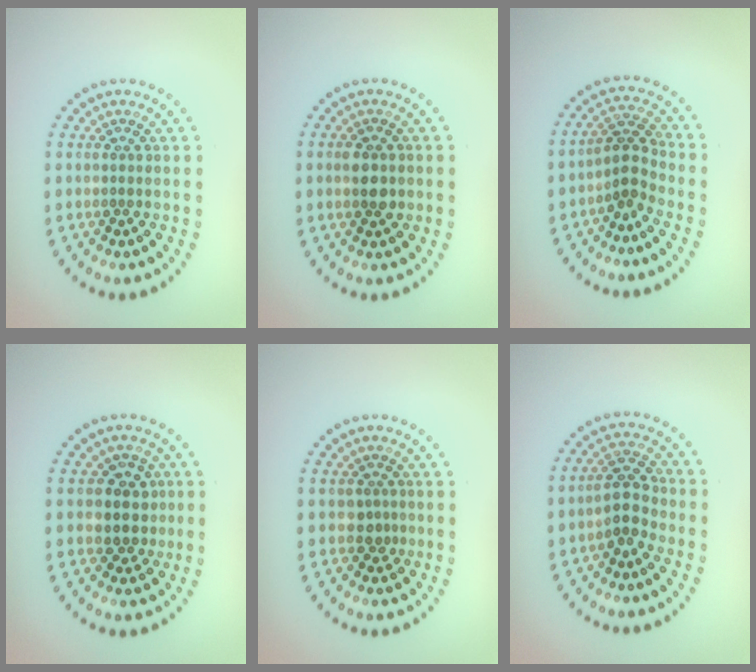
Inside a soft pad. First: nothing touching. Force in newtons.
{"total": 2.0, "press": 2.0, "slide": 0.1}
{"total": 2.5, "press": 2.0, "slide": 1.5}
{"total": 3.0, "press": 2.7, "slide": 1.4}
{"total": 1.2, "press": 0.9, "slide": 0.8}
{"total": 2.9, "press": 2.6, "slide": 1.2}